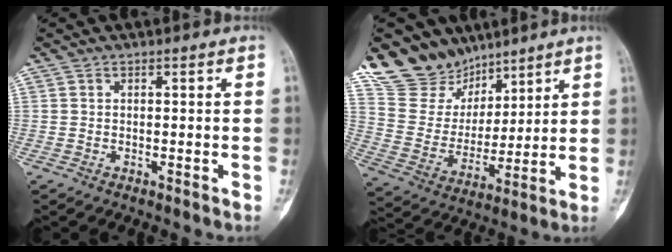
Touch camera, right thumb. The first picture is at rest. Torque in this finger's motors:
{"motor_torque": [0.17, 1.04, 0.01, 0.17, 0.00]}